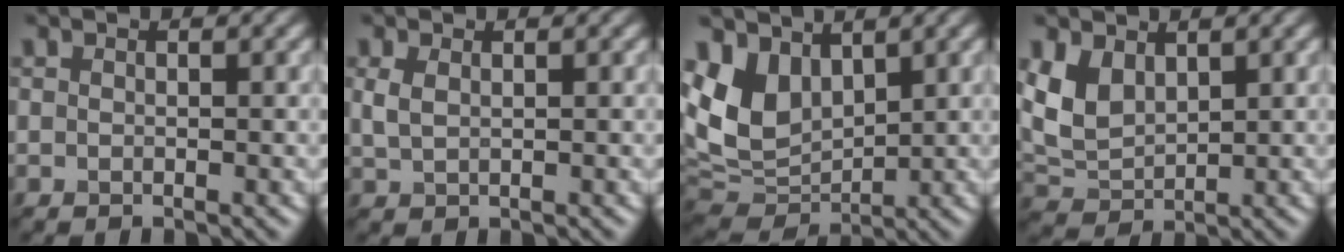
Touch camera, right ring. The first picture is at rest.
{"total": 0.0}
{"total": 5.0, "force": [2.1, 3.6, 2.7], "torque": [-0.081, -0.005, 0.067]}
{"total": 2.9, "force": [1.3, 1.9, 1.7], "torque": [-0.068, 0.000, 0.056]}